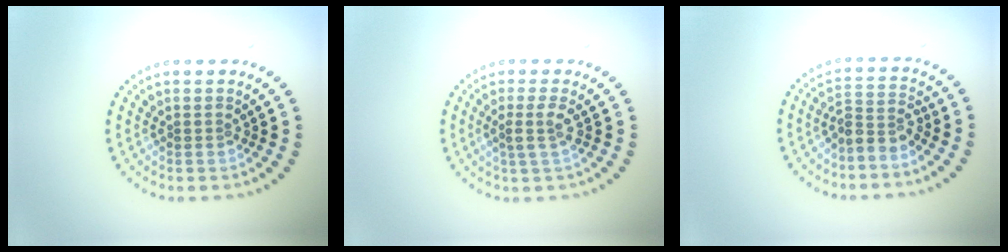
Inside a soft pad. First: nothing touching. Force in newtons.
{"total": 1.9, "press": 1.4, "slide": 1.2}
{"total": 2.6, "press": 1.9, "slide": 1.7}